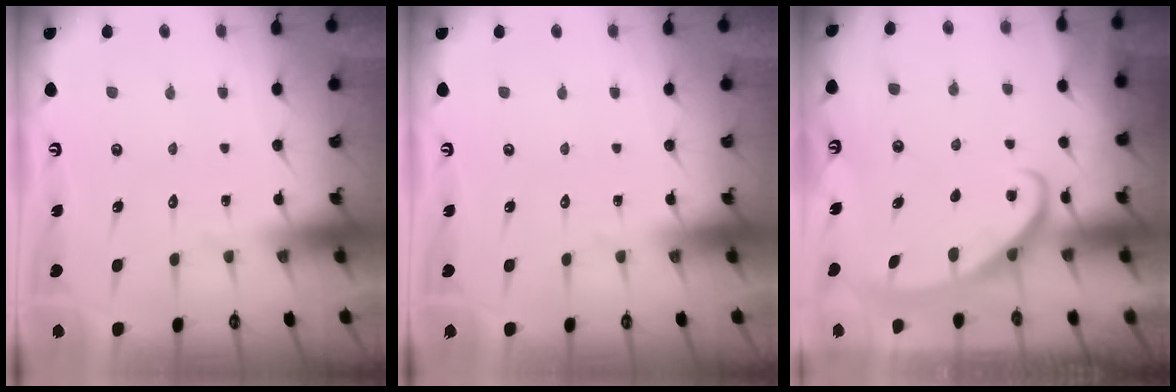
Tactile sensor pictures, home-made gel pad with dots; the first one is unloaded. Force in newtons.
{"total": 0.0}
{"total": 2.8, "press": 2.8, "slide": 0.4}